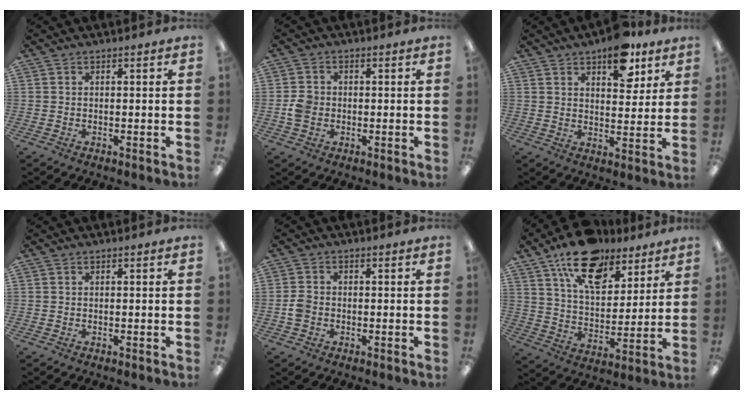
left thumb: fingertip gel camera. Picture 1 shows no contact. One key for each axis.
{"total": 4.1, "fx": -0.6, "fy": 3.5, "fz": 2.0, "tx": -0.026, "ty": 0.005, "tz": -0.011}
{"total": 11.6, "fx": 7.4, "fy": 5.9, "fz": 6.7, "tx": -0.068, "ty": -0.035, "tz": 0.123}
{"total": 0.0}
{"total": 3.1, "fx": -1.0, "fy": 2.4, "fz": 1.7, "tx": -0.028, "ty": 0.008, "tz": -0.017}
{"total": 16.9, "fx": 11.6, "fy": 8.6, "fz": 8.8, "tx": -0.141, "ty": -0.056, "tz": 0.205}